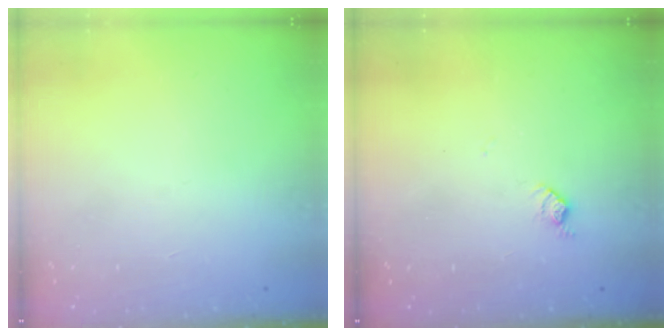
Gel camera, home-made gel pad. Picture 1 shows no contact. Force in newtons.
{"total": 6.3, "press": 6.2, "slide": 0.7}